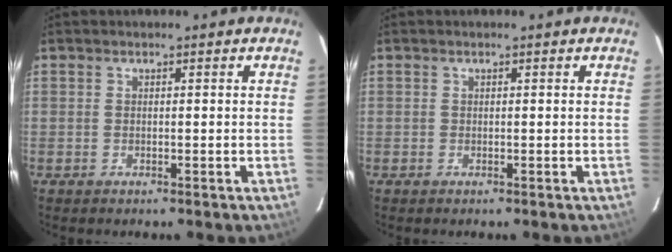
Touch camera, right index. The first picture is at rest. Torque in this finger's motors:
{"motor_torque": [-0.04, 0.00, 0.03, 0.01]}